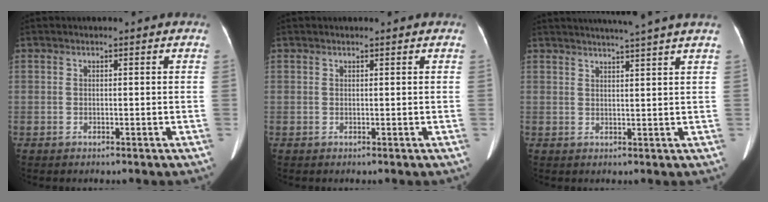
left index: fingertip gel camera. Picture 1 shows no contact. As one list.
[{"total": 0.7, "force": [0.6, 0.1, 0.2], "torque": [-0.005, 0.009, 0.009]}, {"total": 8.1, "force": [7.0, -1.6, 3.7], "torque": [-0.050, 0.012, 0.083]}]